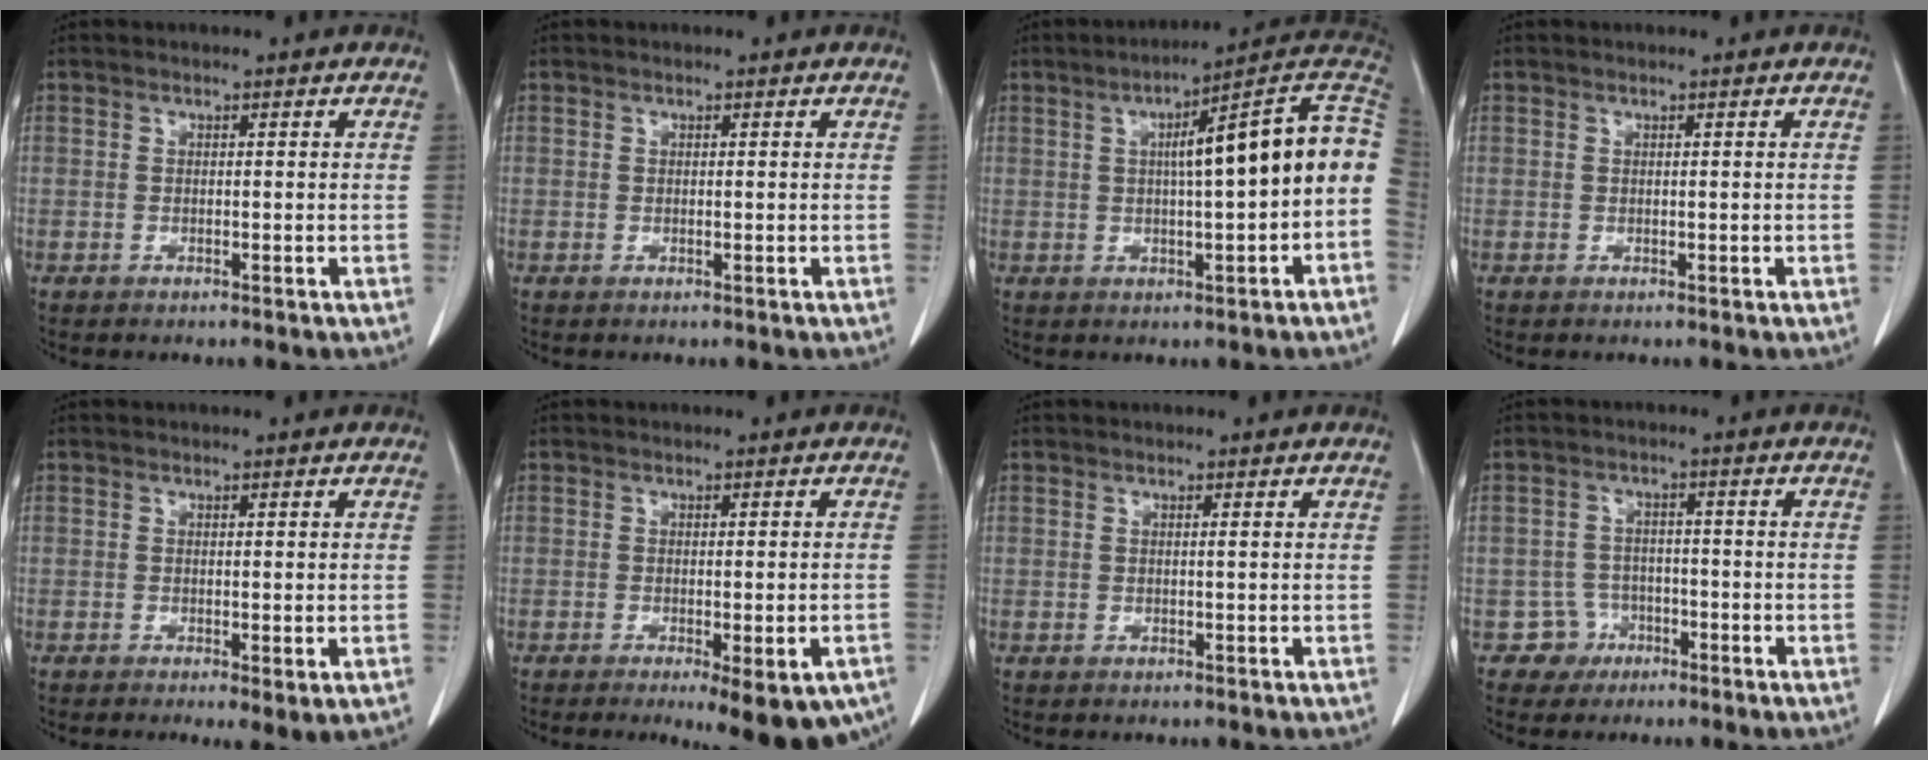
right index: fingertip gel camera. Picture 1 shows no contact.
{"total": 0.0}
{"total": 14.6, "force": [1.1, 1.1, 14.5], "torque": [-0.200, 0.038, 0.010]}
{"total": 0.0}
{"total": 3.4, "force": [-1.3, 0.8, 3.1], "torque": [-0.040, -0.011, -0.014]}
{"total": 10.7, "force": [-6.8, 2.8, 7.7], "torque": [-0.061, -0.013, -0.087]}
{"total": 0.0}
{"total": 4.0, "force": [-2.1, 3.4, -0.7], "torque": [0.019, 0.015, -0.033]}